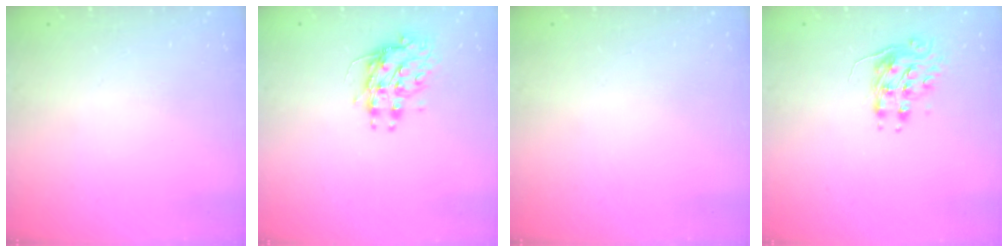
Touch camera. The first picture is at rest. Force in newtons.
{"total": 9.2, "press": 9.2, "slide": 0.1}
{"total": 0.0}
{"total": 8.2, "press": 8.2, "slide": 0.1}